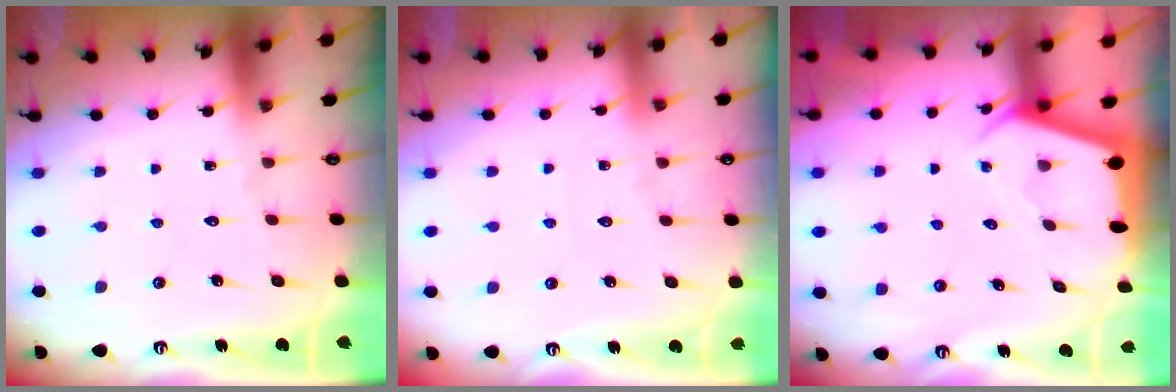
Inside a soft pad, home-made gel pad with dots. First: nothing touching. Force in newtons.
{"total": 2.7, "press": 2.7, "slide": 0.4}
{"total": 2.3, "press": 2.3, "slide": 0.3}